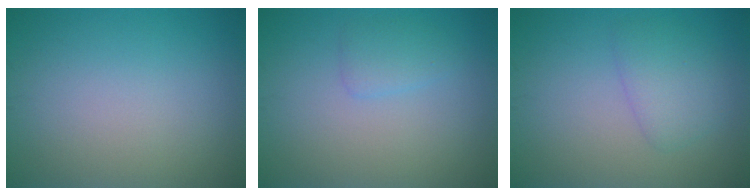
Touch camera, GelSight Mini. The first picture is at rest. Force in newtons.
{"total": 1.5, "press": 1.5, "slide": 0.1}
{"total": 2.6, "press": 2.6, "slide": 0.1}